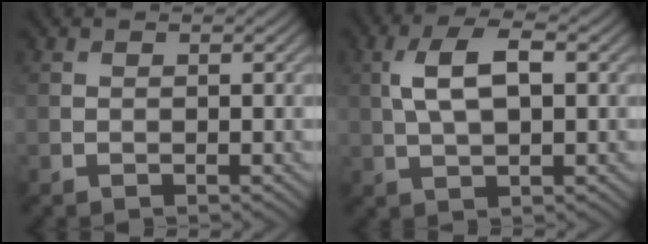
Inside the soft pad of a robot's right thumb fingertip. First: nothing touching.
{"total": 6.2, "force": [1.1, 2.8, 5.4], "torque": [-0.115, 0.008, 0.020]}